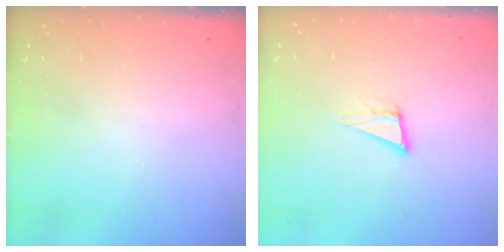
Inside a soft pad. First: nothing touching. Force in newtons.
{"total": 7.7, "press": 7.0, "slide": 3.2}